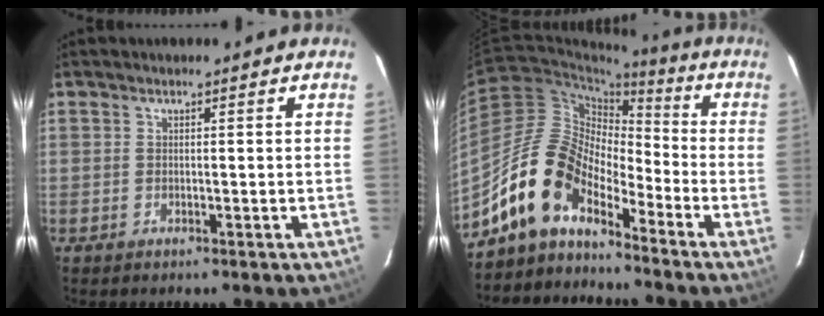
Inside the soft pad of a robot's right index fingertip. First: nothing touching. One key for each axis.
{"total": 12.6, "fx": -9.4, "fy": 5.7, "fz": 6.2, "tx": -0.108, "ty": 0.021, "tz": -0.190}